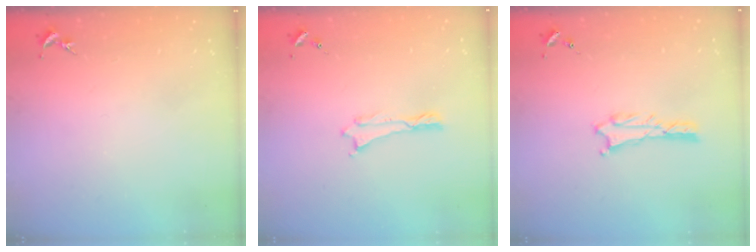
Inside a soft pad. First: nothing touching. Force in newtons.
{"total": 0.0}
{"total": 1.0, "press": 1.0, "slide": 0.1}